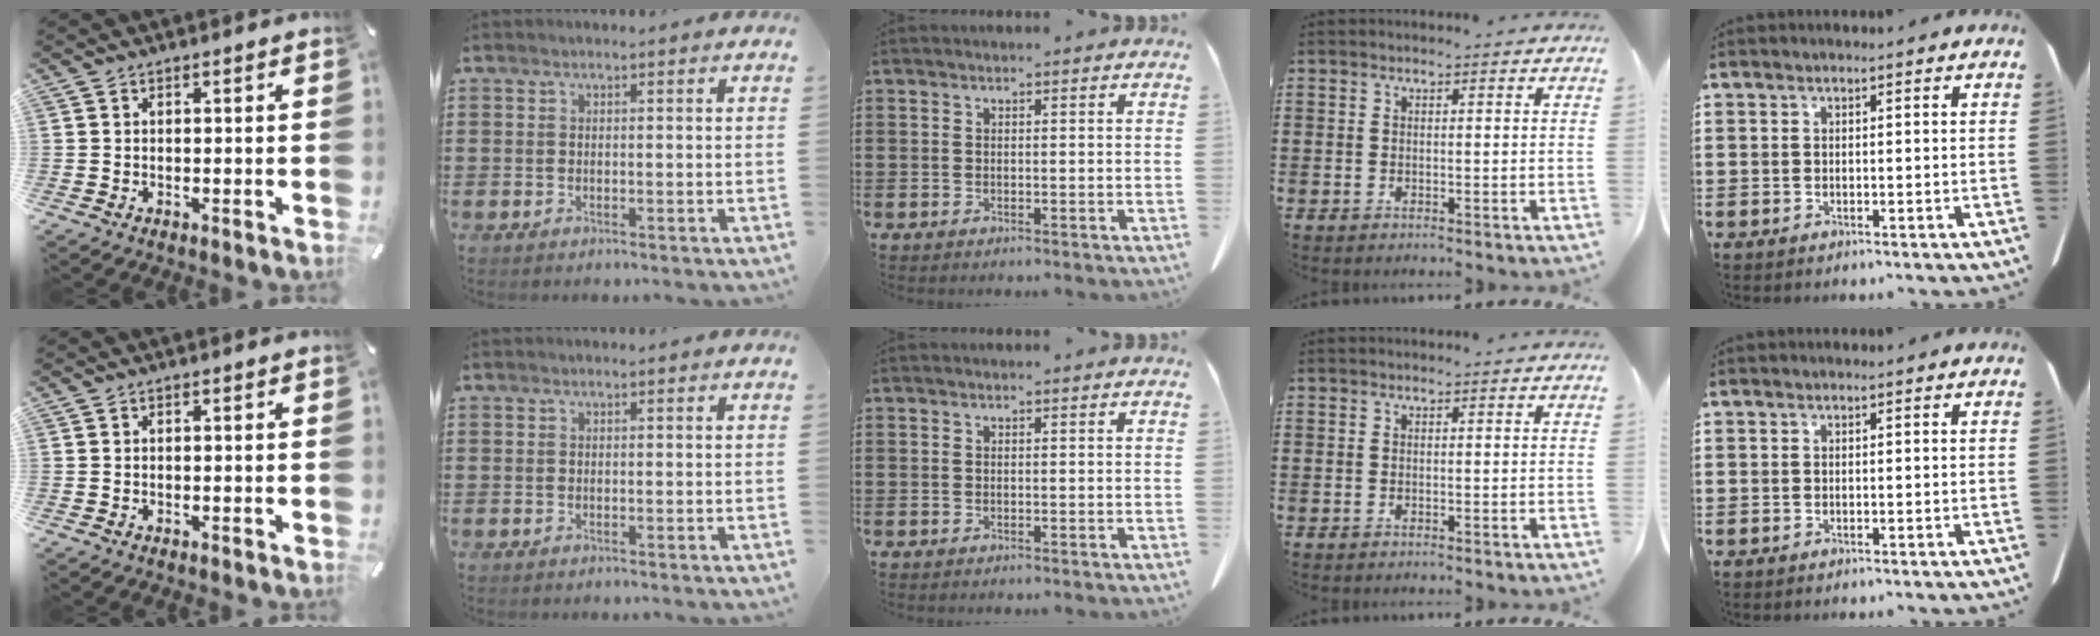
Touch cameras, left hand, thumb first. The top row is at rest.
{}